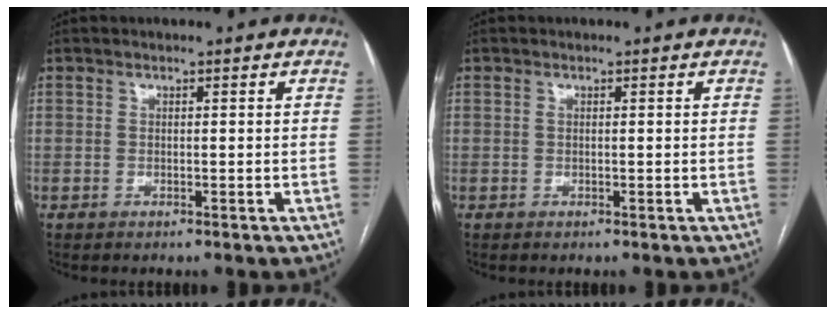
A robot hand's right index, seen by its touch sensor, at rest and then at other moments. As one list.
[{"total": 0.0}]